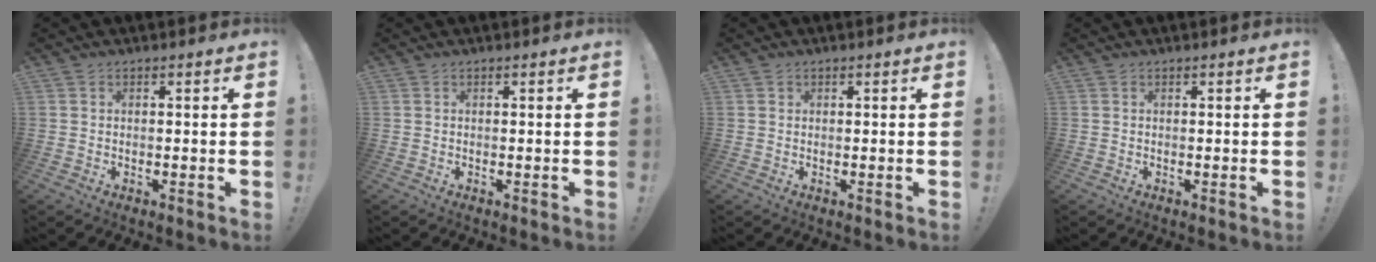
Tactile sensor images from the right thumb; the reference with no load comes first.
{"total": 0.0}
{"total": 0.6, "force": [0.3, 0.5, 0.0], "torque": [0.006, -0.001, 0.004]}
{"total": 0.0}